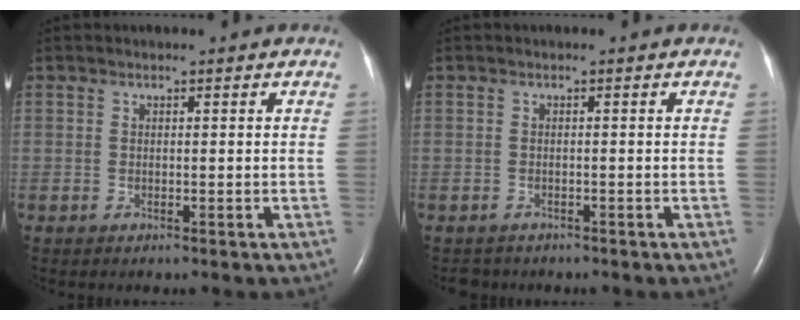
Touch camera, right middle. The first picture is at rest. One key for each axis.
{"total": 1.5, "fx": -1.3, "fy": 0.8, "fz": -0.2, "tx": -0.003, "ty": -0.001, "tz": -0.019}